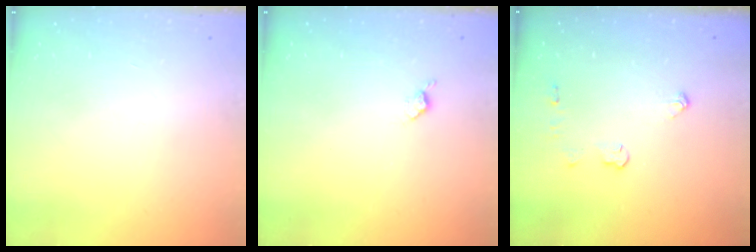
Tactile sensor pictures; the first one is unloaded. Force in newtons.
{"total": 6.1, "press": 6.1, "slide": 0.7}
{"total": 4.4, "press": 4.4, "slide": 0.7}